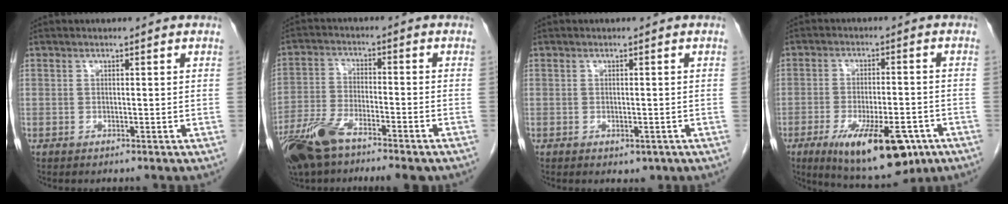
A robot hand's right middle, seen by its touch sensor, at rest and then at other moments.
{"total": 13.1, "force": [-9.4, 3.7, 8.4], "torque": [-0.172, -0.018, -0.168]}
{"total": 1.7, "force": [-0.8, 1.0, 1.1], "torque": [-0.010, 0.000, -0.002]}
{"total": 14.6, "force": [-7.8, 4.9, 11.3], "torque": [-0.168, -0.013, -0.109]}